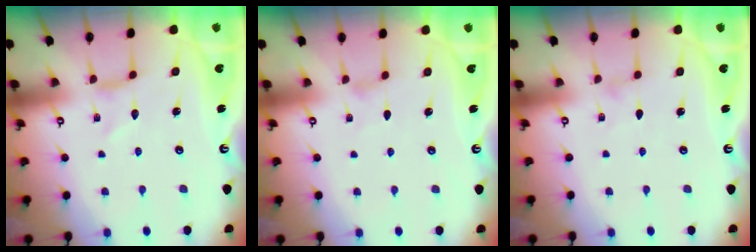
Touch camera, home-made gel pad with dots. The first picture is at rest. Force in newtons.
{"total": 1.0, "press": 1.0, "slide": 0.1}
{"total": 0.0}